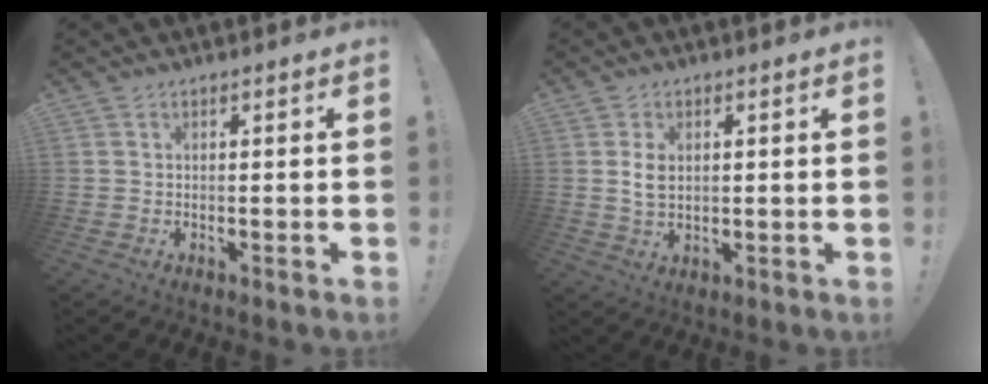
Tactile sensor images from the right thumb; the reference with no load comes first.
{"total": 4.3, "force": [1.0, 2.6, 3.2], "torque": [-0.053, -0.005, 0.014]}